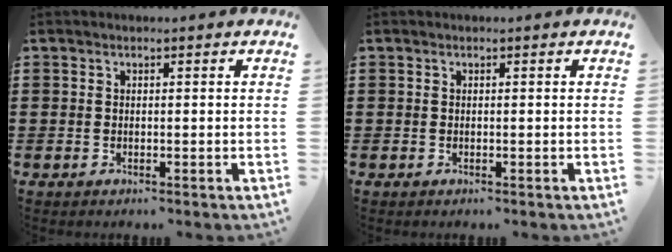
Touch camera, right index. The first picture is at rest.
{"total": 0.0}